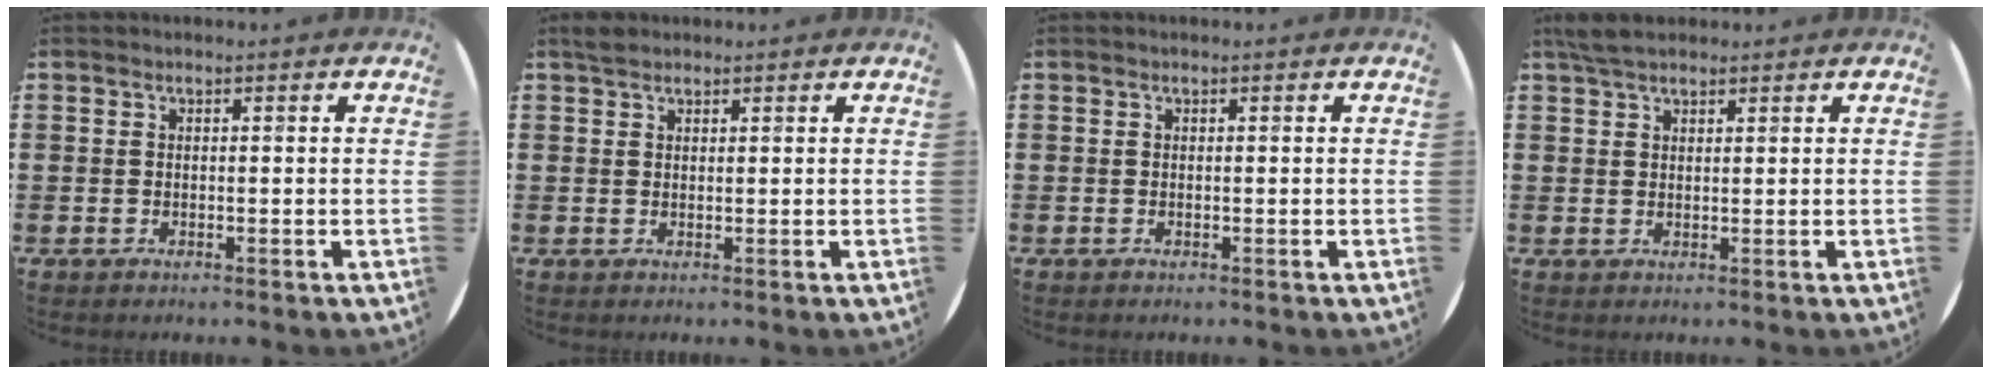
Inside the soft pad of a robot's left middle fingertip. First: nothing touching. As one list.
[{"total": 1.5, "force": [1.3, 0.7, 0.2], "torque": [0.001, 0.003, 0.024]}, {"total": 0.0}, {"total": 3.5, "force": [2.9, 1.3, 1.3], "torque": [-0.023, 0.001, 0.054]}]